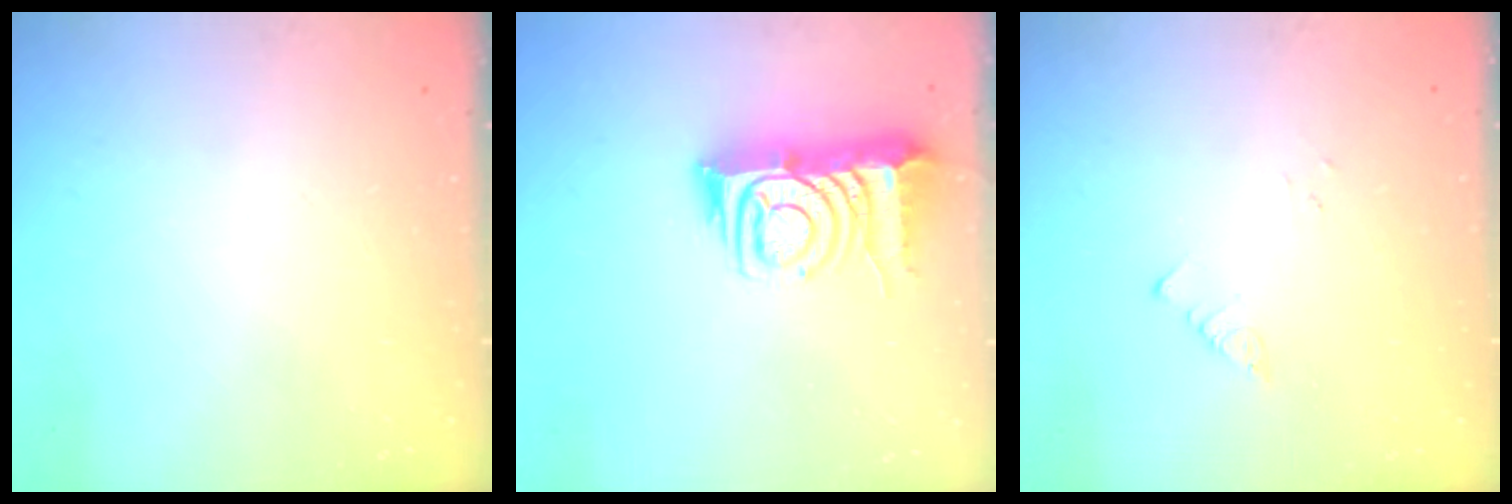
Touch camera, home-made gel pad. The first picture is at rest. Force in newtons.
{"total": 9.5, "press": 9.4, "slide": 1.2}
{"total": 1.8, "press": 1.8, "slide": 0.2}